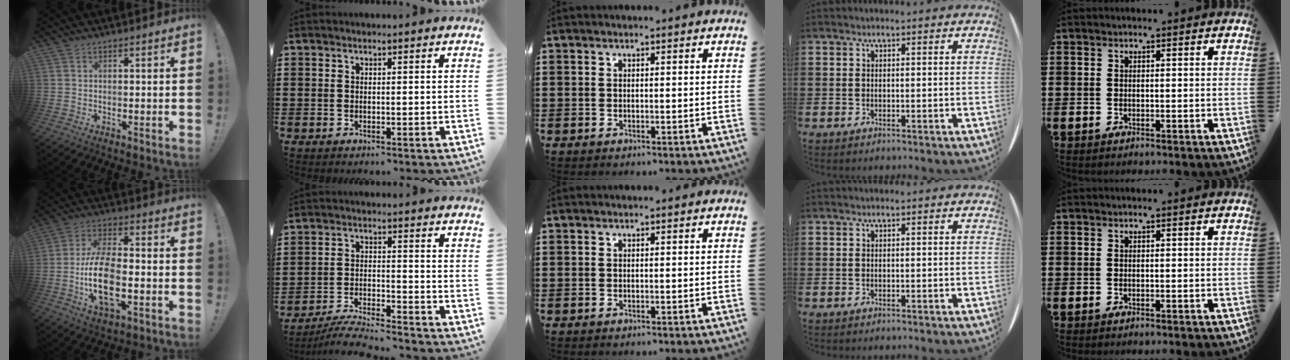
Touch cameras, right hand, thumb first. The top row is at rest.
{"thumb": {"total": 15.9, "force": [-3.7, 7.8, 13.3], "torque": [-0.264, -0.004, -0.068]}, "index": {"total": 5.2, "force": [-5.0, -0.1, 1.3], "torque": [-0.029, -0.003, -0.101]}}